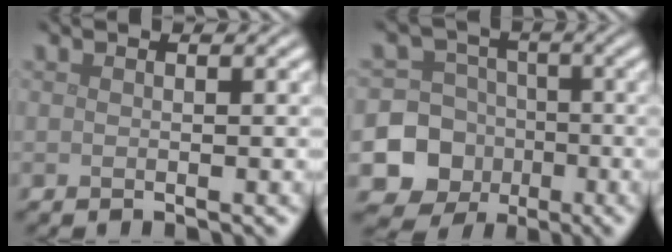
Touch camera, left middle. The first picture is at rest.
{"total": 11.7, "force": [-4.0, 10.8, 1.9], "torque": [-0.044, -0.030, -0.083]}